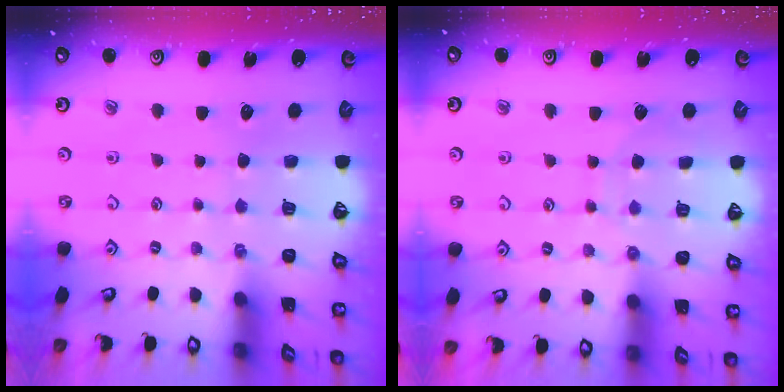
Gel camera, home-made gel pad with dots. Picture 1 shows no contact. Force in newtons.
{"total": 6.3, "press": 6.3, "slide": 0.6}